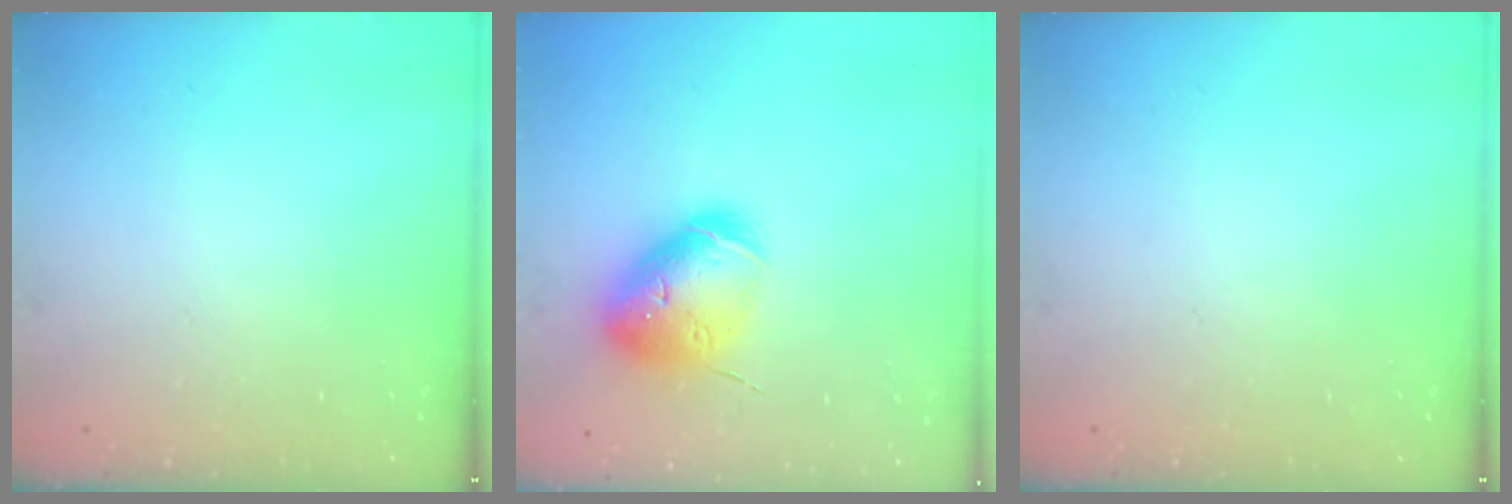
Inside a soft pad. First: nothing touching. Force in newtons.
{"total": 16.6, "press": 16.4, "slide": 2.7}
{"total": 0.0}